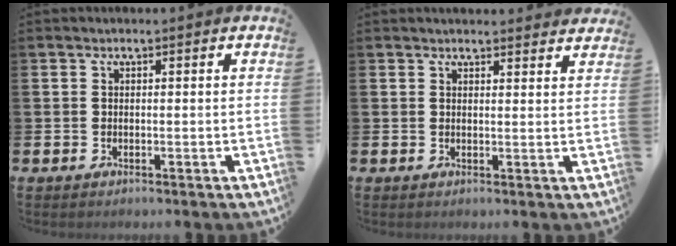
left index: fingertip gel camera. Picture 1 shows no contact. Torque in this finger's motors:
{"motor_torque": [0.40, -1.74, 0.10, 0.01]}